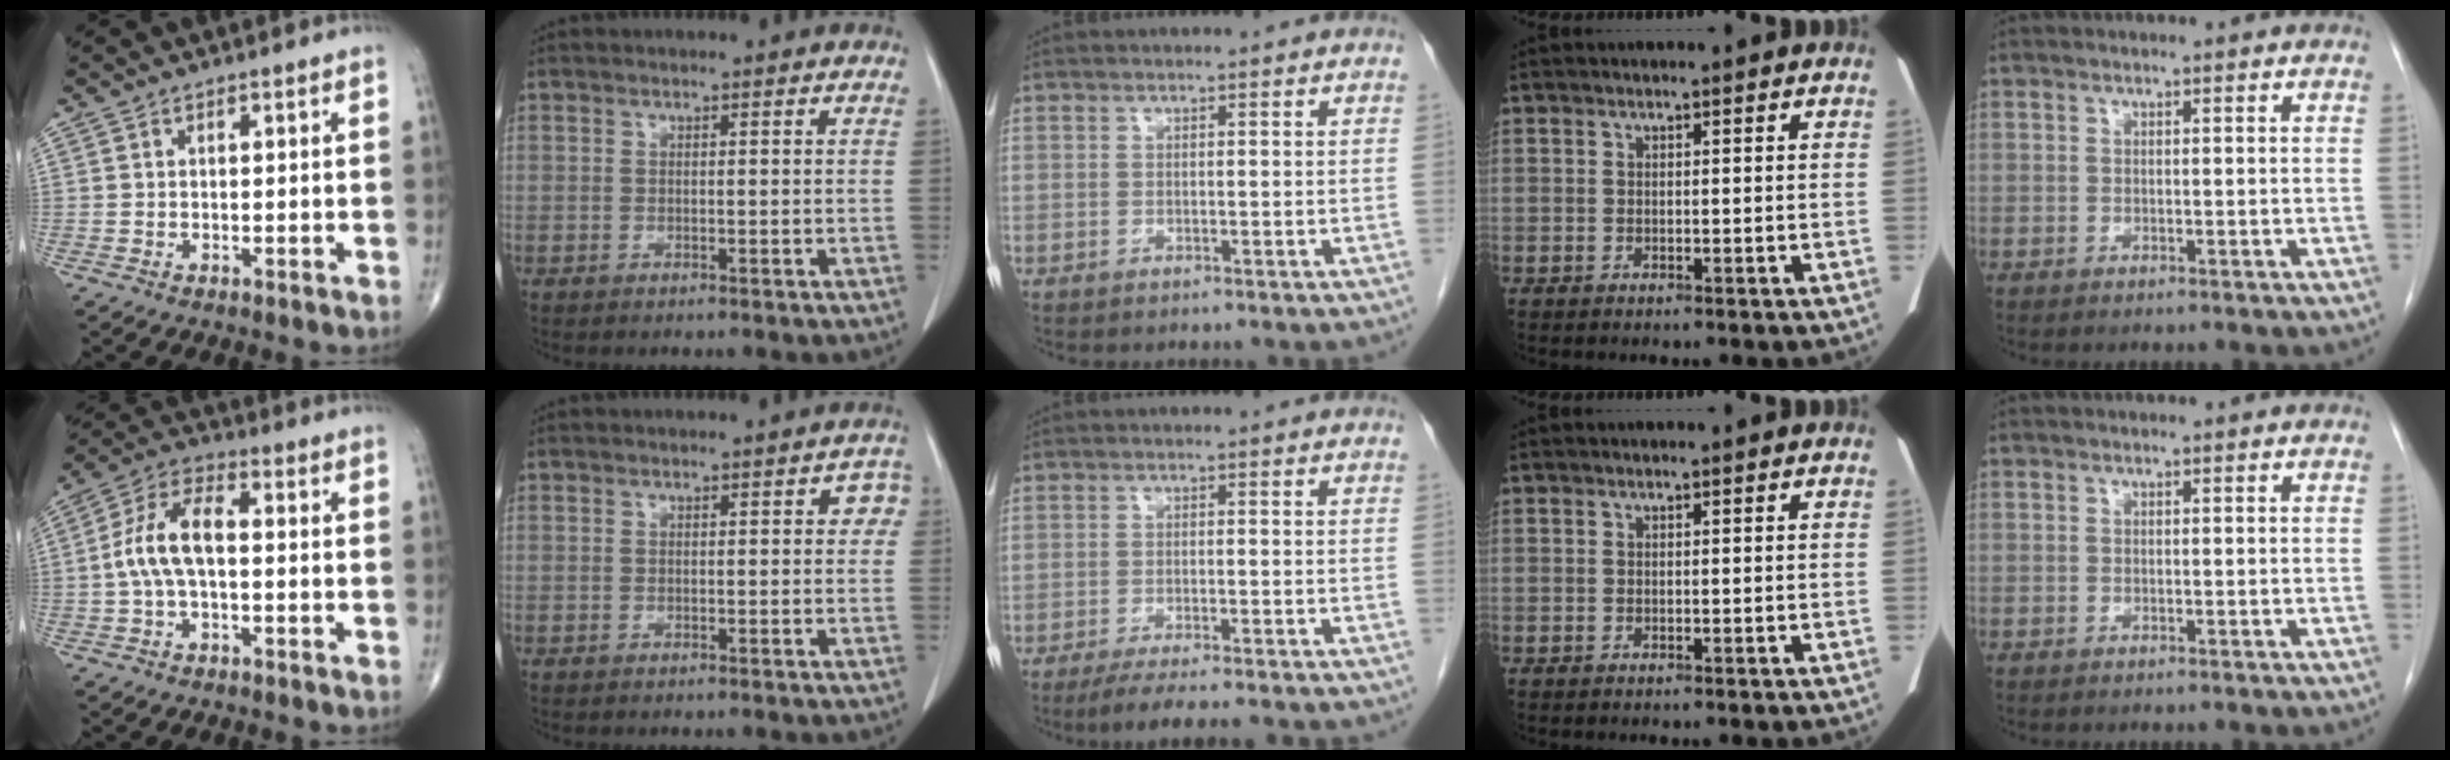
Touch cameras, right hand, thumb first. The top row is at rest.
{"thumb": {"total": 9.7, "force": [-0.4, 4.8, 8.5], "torque": [-0.174, 0.034, -0.013]}, "index": {"total": 2.4, "force": [0.5, 1.2, 2.0], "torque": [-0.008, 0.011, 0.000]}, "middle": {"total": 8.7, "force": [-7.3, 0.5, 4.7], "torque": [-0.060, -0.016, -0.108]}}